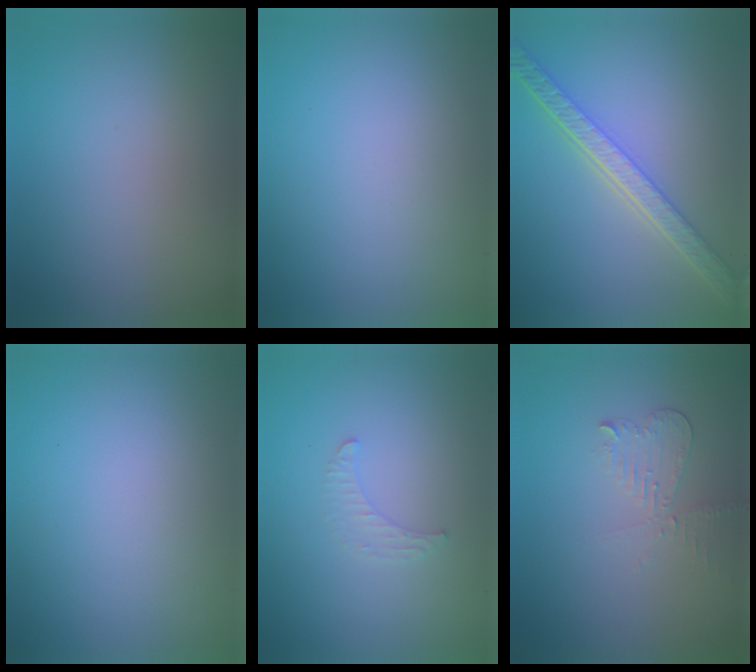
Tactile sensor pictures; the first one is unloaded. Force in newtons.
{"total": 0.0}
{"total": 5.4, "press": 4.2, "slide": 3.5}
{"total": 0.0}
{"total": 1.1, "press": 1.1, "slide": 0.3}
{"total": 2.1, "press": 2.1, "slide": 0.1}